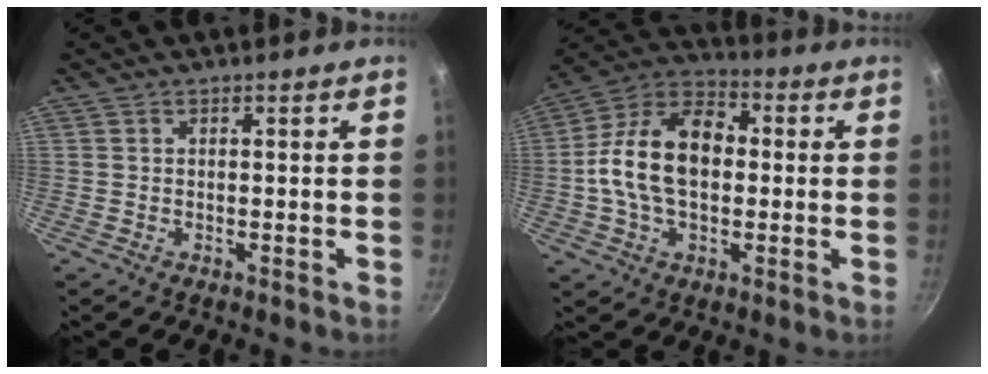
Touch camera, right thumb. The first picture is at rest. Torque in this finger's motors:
{"motor_torque": [1.46, 3.42, 1.32, -0.48, 0.63]}